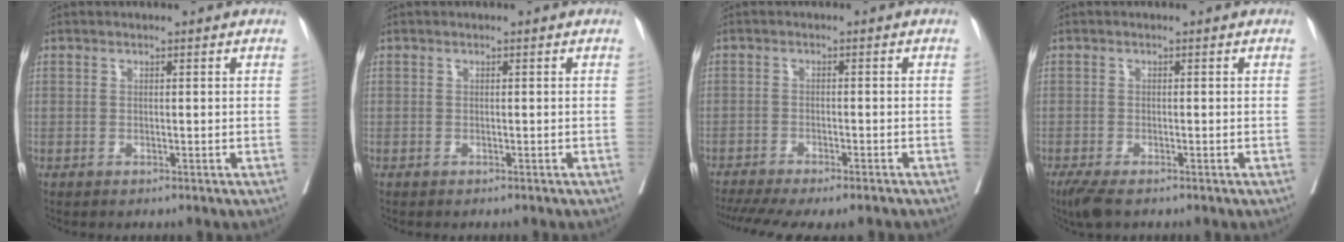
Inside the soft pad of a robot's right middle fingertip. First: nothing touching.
{"total": 0.9, "force": [-0.9, 0.1, 0.3], "torque": [-0.002, -0.001, -0.015]}
{"total": 14.3, "force": [-12.1, 2.7, 7.0], "torque": [-0.137, -0.018, -0.166]}
{"total": 3.8, "force": [-2.8, 0.9, 2.4], "torque": [-0.046, -0.012, -0.046]}